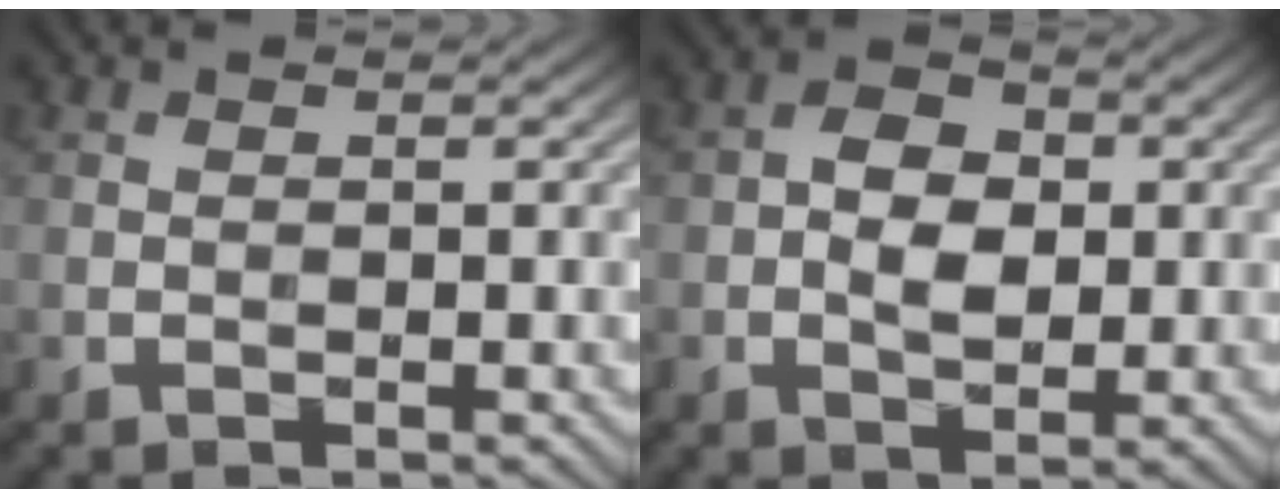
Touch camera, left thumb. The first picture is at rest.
{"total": 4.9, "force": [0.0, 3.3, 3.6], "torque": [-0.059, 0.003, -0.005]}